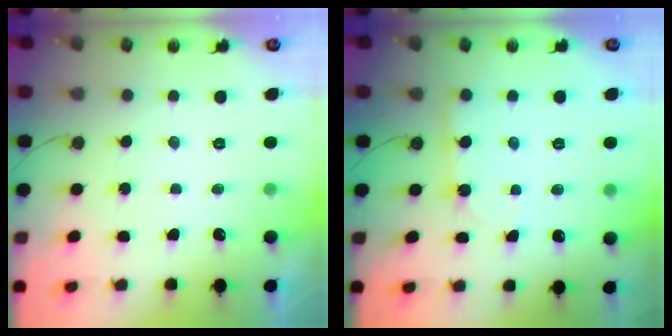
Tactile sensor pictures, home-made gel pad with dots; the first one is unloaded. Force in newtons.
{"total": 2.9, "press": 2.9, "slide": 0.1}